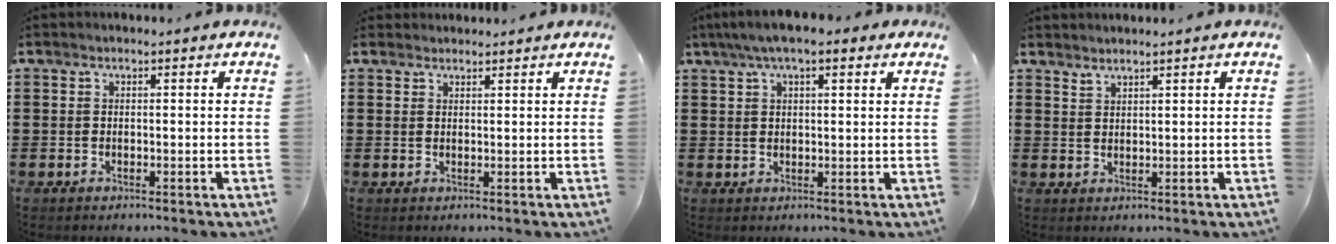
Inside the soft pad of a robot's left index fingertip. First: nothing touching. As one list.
[{"total": 1.5, "force": [1.5, 0.4, 0.0], "torque": [-0.003, 0.003, 0.030]}, {"total": 4.6, "force": [2.8, 1.3, 3.4], "torque": [-0.071, 0.009, 0.048]}, {"total": 1.5, "force": [1.5, -0.1, 0.0], "torque": [-0.003, 0.001, 0.029]}]